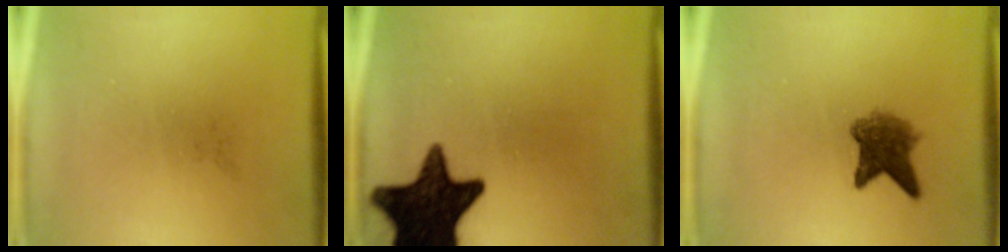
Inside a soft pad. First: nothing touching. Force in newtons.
{"total": 17.6}
{"total": 5.2}